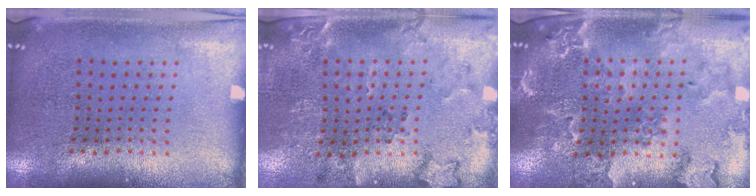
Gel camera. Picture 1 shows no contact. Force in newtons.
{"total": 1.9, "press": 1.5, "slide": 1.2}
{"total": 2.0, "press": 2.0, "slide": 0.2}